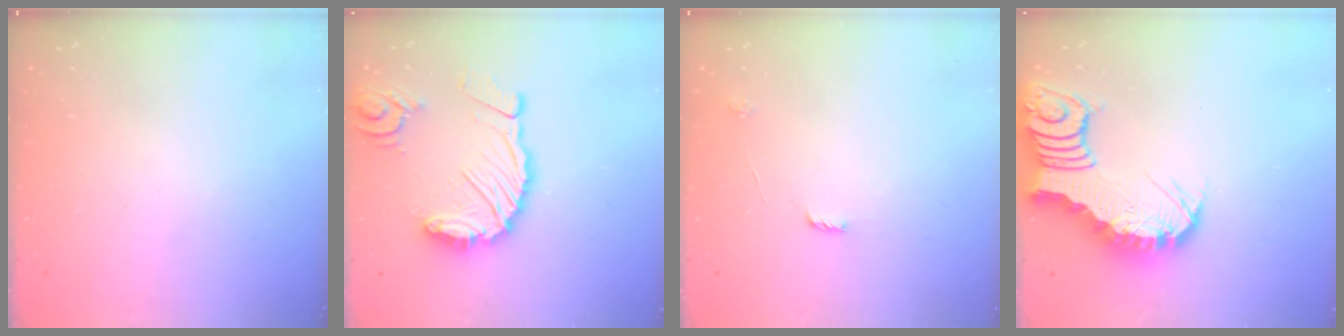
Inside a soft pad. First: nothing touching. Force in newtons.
{"total": 15.4, "press": 15.3, "slide": 1.9}
{"total": 5.5, "press": 5.5, "slide": 0.4}
{"total": 5.5, "press": 5.5, "slide": 0.6}